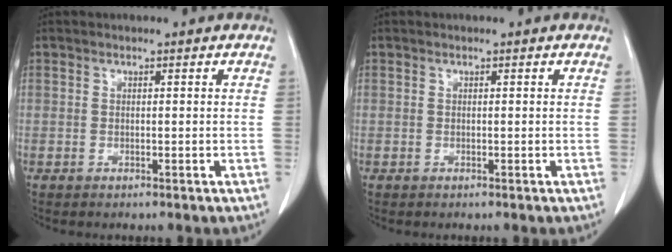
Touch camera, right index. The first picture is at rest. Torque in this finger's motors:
{"motor_torque": [0.00, 0.00, 0.00, 0.00]}